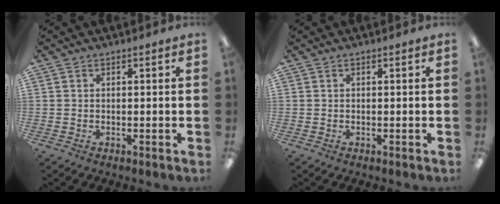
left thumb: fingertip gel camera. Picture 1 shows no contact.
{"total": 0.0}